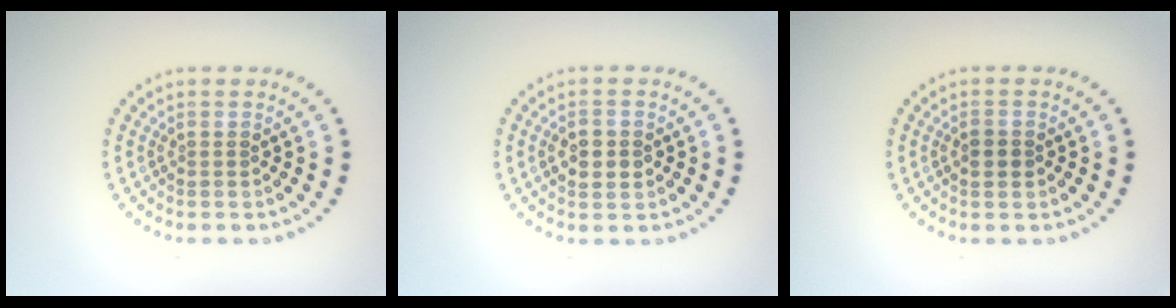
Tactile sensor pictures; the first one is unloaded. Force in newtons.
{"total": 2.7, "press": 2.7, "slide": 0.1}
{"total": 1.3, "press": 1.3, "slide": 0.1}